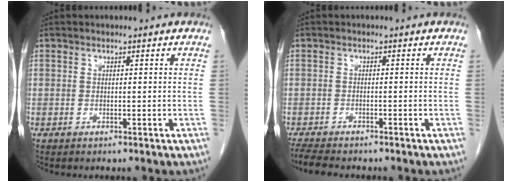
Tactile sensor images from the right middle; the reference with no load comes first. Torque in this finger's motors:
{"motor_torque": [0.20, -0.07, 0.01, 0.02]}